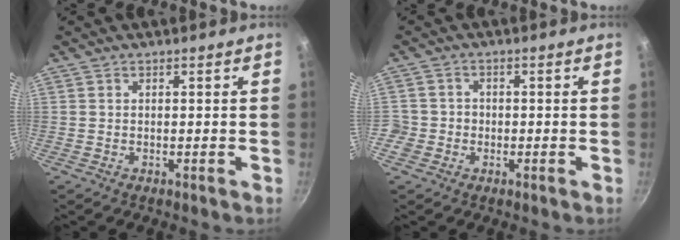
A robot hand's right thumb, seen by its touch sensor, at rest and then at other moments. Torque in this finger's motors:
{"motor_torque": [0.48, -0.29, 0.29, 0.18, 0.02]}